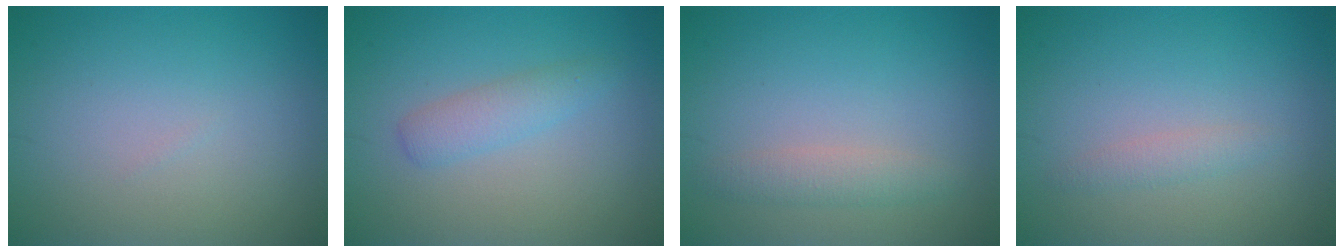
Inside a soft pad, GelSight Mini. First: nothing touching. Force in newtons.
{"total": 2.0, "press": 2.0, "slide": 0.1}
{"total": 1.8, "press": 1.8, "slide": 0.2}
{"total": 1.2, "press": 1.2, "slide": 0.0}